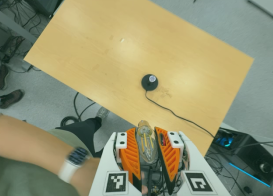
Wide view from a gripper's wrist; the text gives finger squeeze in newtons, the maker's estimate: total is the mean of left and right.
{"total": 19.3, "left": 21.2, "right": 17.4}